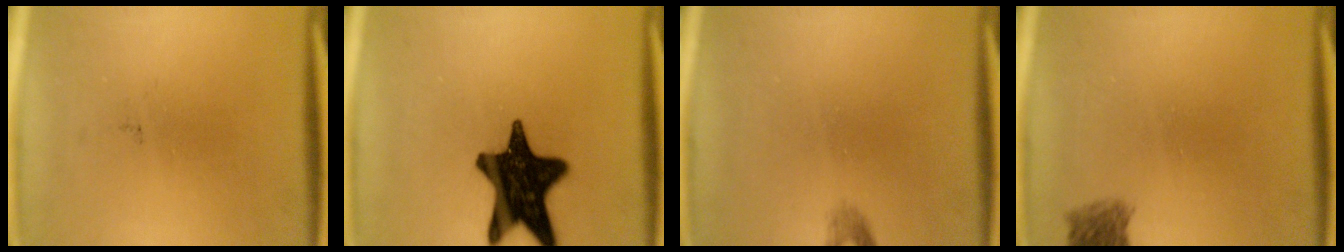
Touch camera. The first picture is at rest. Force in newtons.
{"total": 17.9}
{"total": 1.0}
{"total": 2.6}